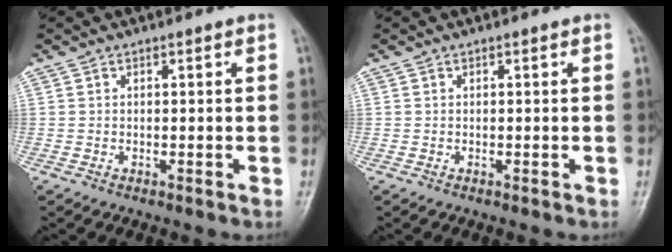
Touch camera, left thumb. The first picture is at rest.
{"total": 0.0}